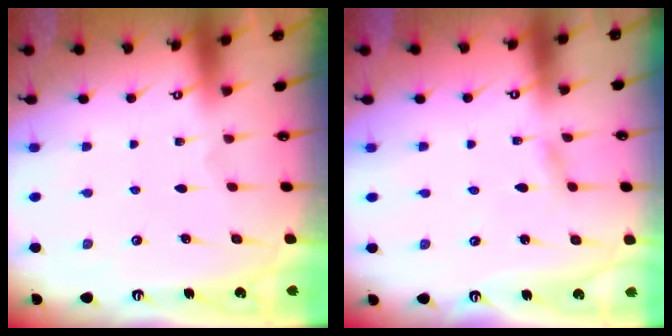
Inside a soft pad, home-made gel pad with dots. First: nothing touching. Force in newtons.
{"total": 2.3, "press": 2.3, "slide": 0.2}